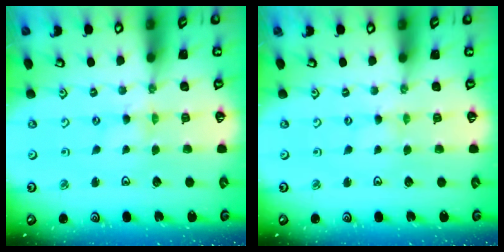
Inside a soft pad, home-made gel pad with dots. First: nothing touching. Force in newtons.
{"total": 0.0}